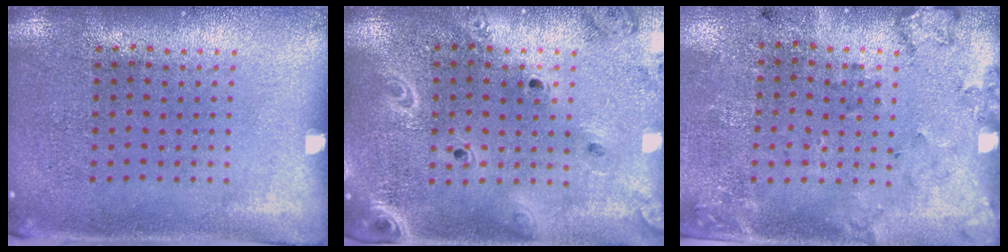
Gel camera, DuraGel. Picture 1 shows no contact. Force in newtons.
{"total": 2.1, "press": 1.9, "slide": 0.9}
{"total": 2.0, "press": 1.3, "slide": 1.5}